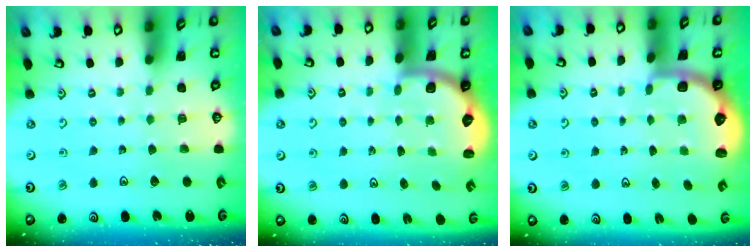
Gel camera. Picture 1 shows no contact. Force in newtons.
{"total": 2.5, "press": 2.1, "slide": 1.4}
{"total": 3.0, "press": 2.1, "slide": 2.1}